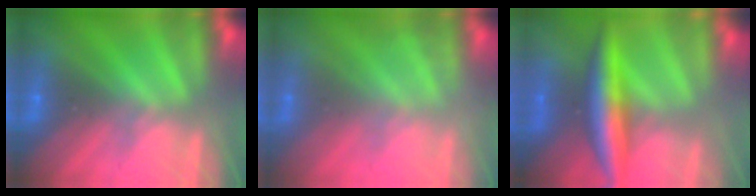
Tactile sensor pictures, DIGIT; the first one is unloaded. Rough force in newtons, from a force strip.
{"total": 2.7}
{"total": 12.7}